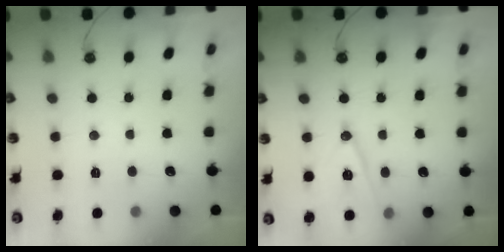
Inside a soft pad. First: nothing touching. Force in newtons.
{"total": 12.1, "press": 11.6, "slide": 3.4}